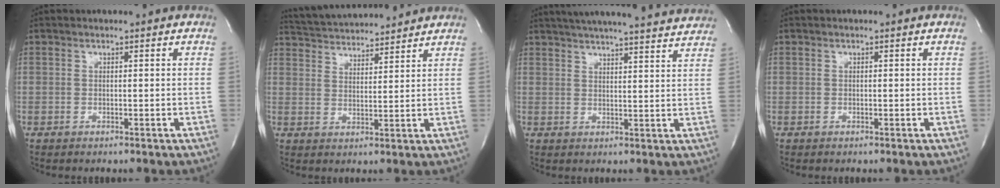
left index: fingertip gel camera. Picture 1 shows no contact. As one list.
[{"total": 12.0, "force": [11.4, 1.5, 3.4], "torque": [-0.069, 0.021, 0.177]}, {"total": 22.3, "force": [20.5, 1.8, 8.6], "torque": [-0.142, -0.006, 0.257]}, {"total": 0.0}]